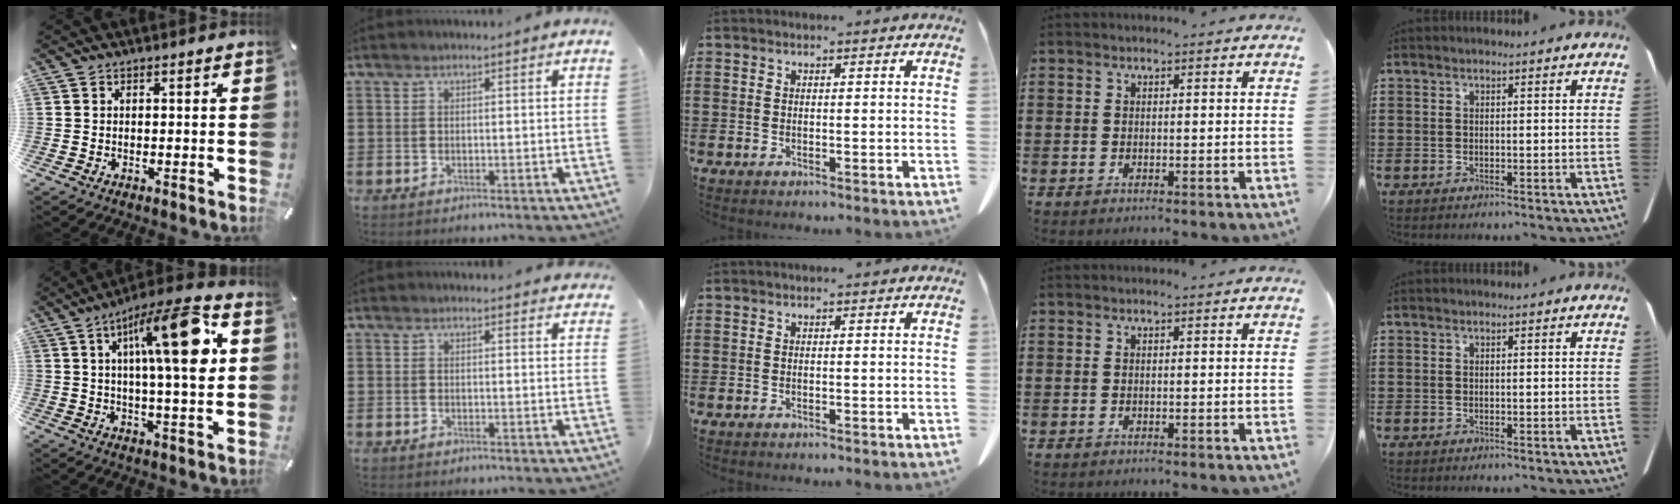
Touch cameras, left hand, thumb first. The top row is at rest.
{"thumb": {"total": 19.2, "force": [5.4, 4.6, 17.8], "torque": [-0.283, -0.007, 0.068]}, "index": {"total": 1.3, "force": [1.3, 0.3, 0.0], "torque": [0.004, 0.000, 0.023]}}